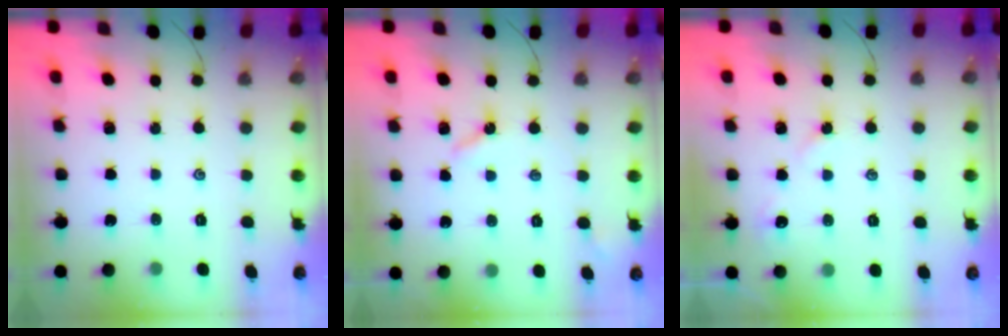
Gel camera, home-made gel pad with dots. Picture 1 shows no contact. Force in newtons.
{"total": 3.0, "press": 2.9, "slide": 0.6}
{"total": 4.2, "press": 4.2, "slide": 0.7}